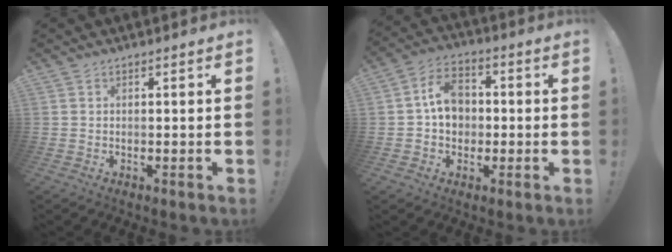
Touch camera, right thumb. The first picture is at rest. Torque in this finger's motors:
{"motor_torque": [0.84, 1.41, 0.17, 0.10, 0.06]}